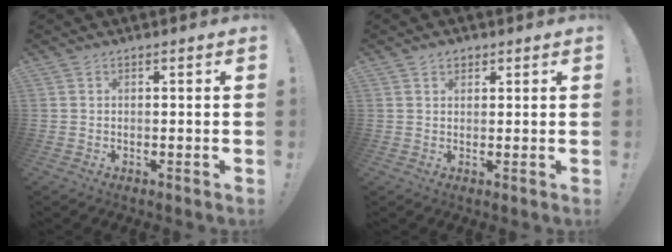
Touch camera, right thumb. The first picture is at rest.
{"total": 2.3, "force": [1.4, 1.6, 0.8], "torque": [-0.001, -0.006, 0.023]}